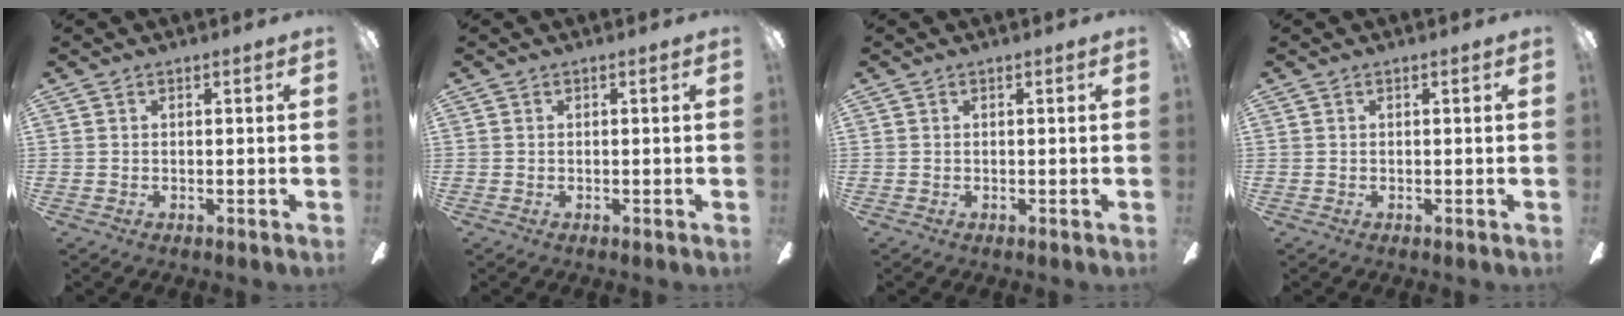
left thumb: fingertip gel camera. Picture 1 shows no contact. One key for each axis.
{"total": 0.0}
{"total": 0.0}
{"total": 0.0}